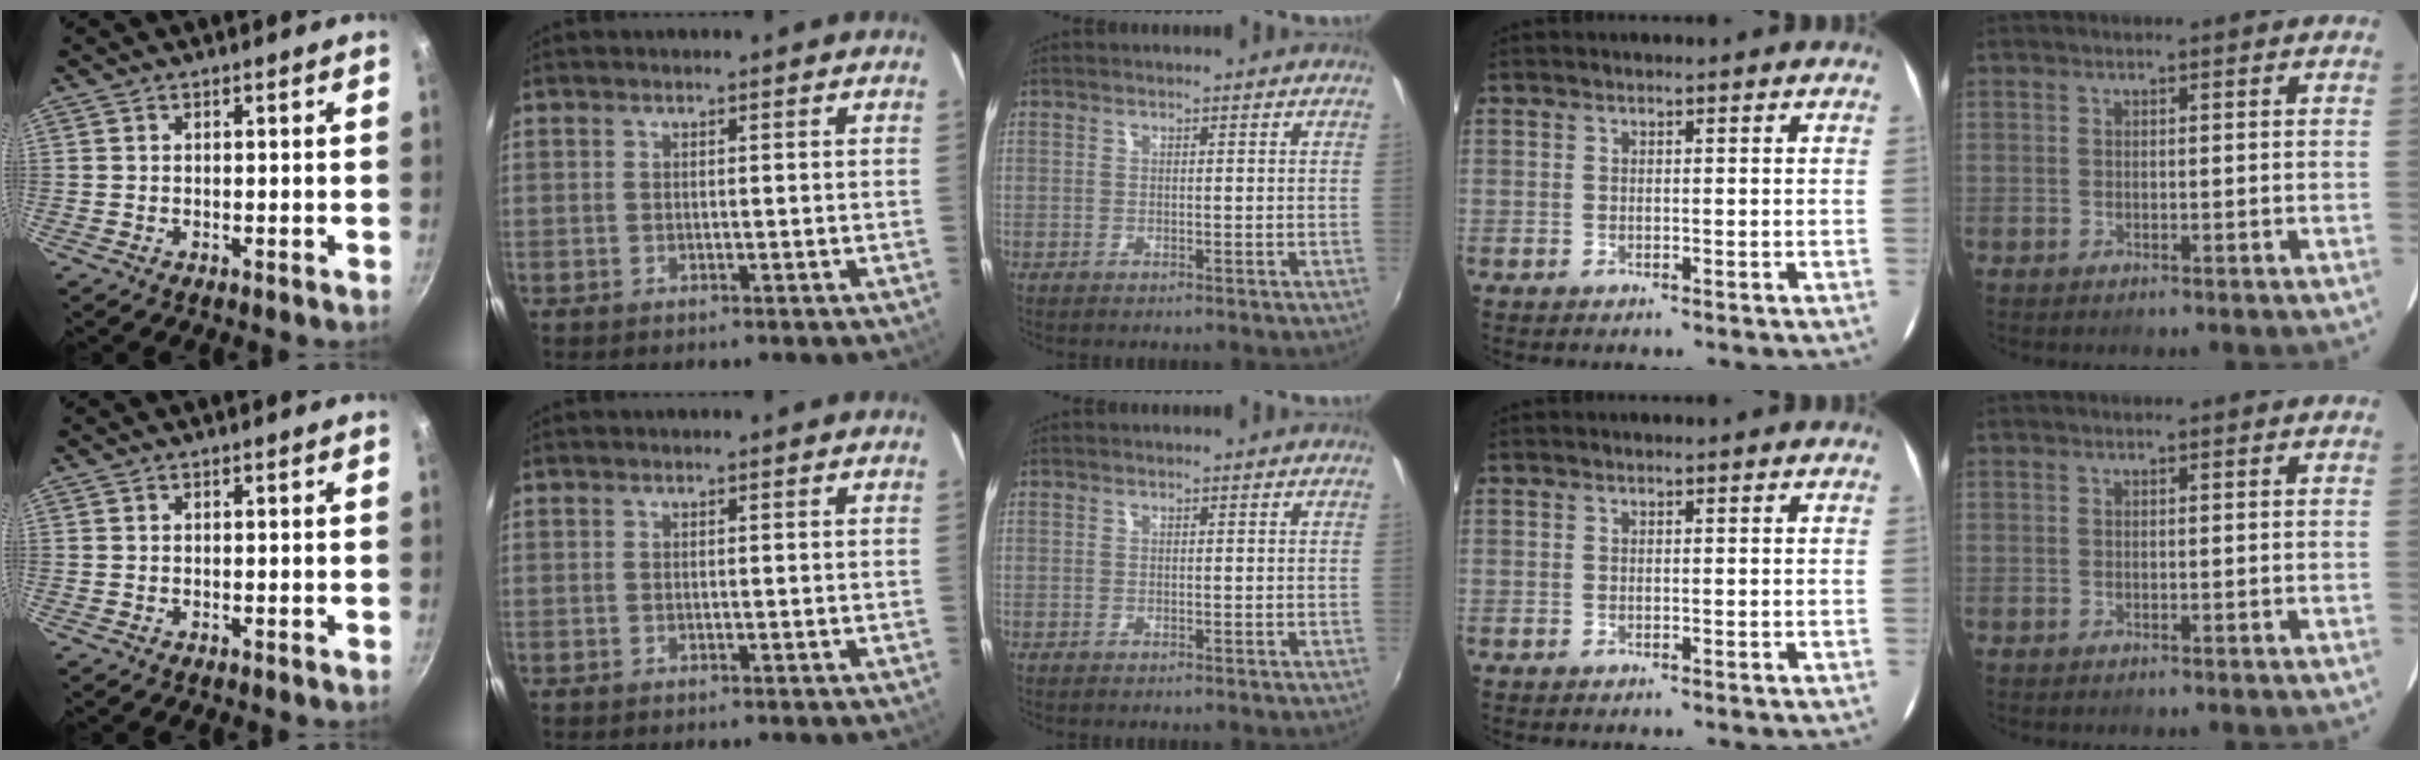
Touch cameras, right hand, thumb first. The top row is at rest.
{}